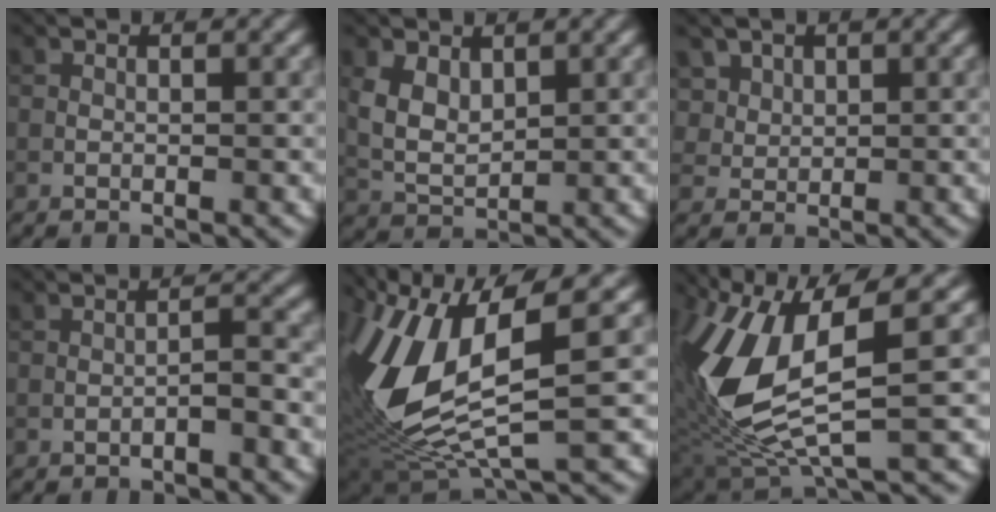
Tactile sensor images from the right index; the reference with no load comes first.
{"total": 3.5, "force": [1.3, 2.1, 2.4], "torque": [-0.060, -0.003, 0.031]}
{"total": 4.1, "force": [2.4, 2.9, 1.5], "torque": [-0.047, 0.000, 0.056]}
{"total": 1.3, "force": [-0.9, 0.1, 1.0], "torque": [-0.014, 0.007, -0.016]}
{"total": 11.9, "force": [1.0, 4.7, 10.8], "torque": [-0.251, -0.015, 0.021]}
{"total": 10.5, "force": [1.3, 4.3, 9.5], "torque": [-0.219, -0.019, 0.030]}